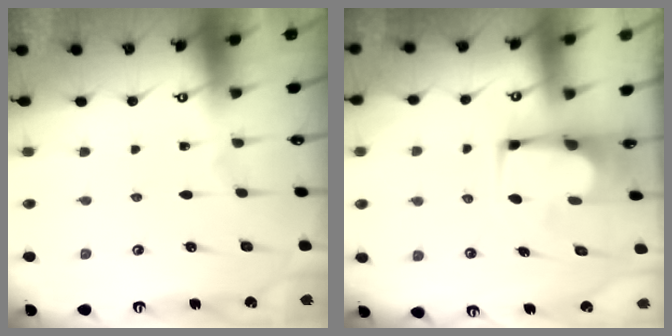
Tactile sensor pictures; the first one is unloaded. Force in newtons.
{"total": 2.8, "press": 2.8, "slide": 0.1}